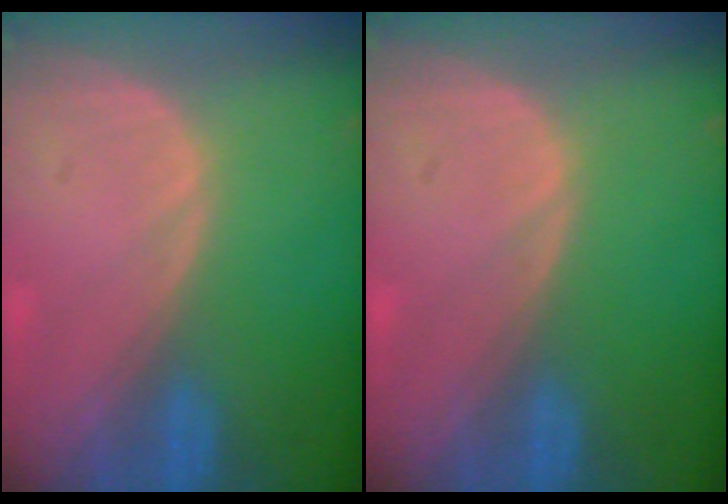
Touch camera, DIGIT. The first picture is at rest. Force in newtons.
{"total": 0.0}